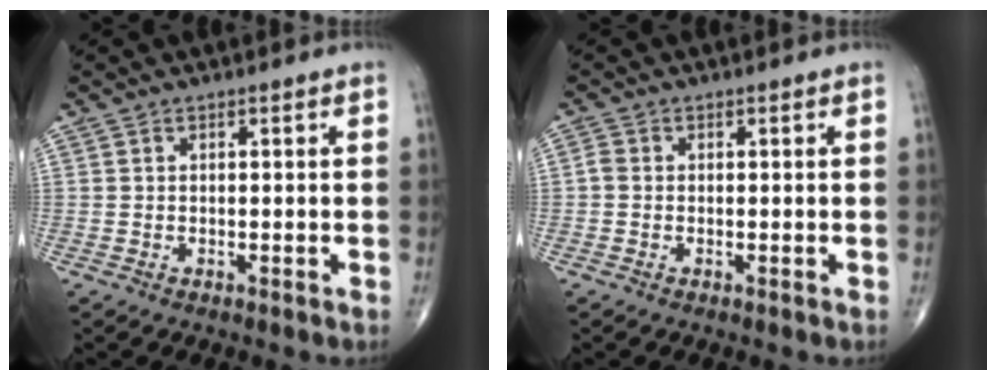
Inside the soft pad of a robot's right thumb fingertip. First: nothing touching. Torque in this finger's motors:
{"motor_torque": [-0.23, 0.10, 0.21, 0.00, -0.01]}